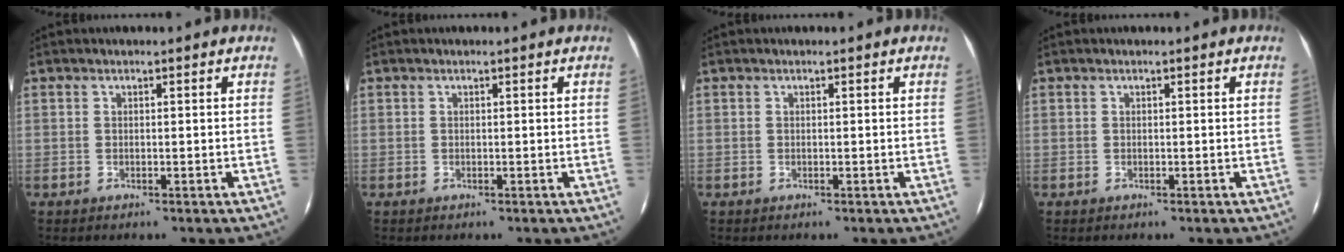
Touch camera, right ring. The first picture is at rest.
{"total": 0.0}
{"total": 0.0}
{"total": 0.0}